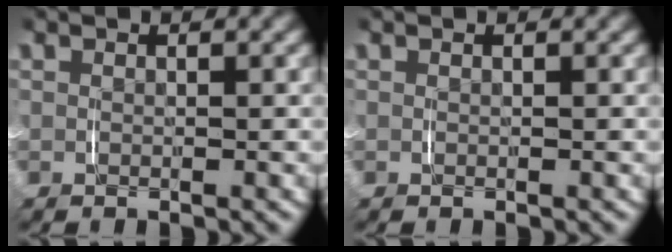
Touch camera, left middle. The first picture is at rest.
{"total": 0.0}